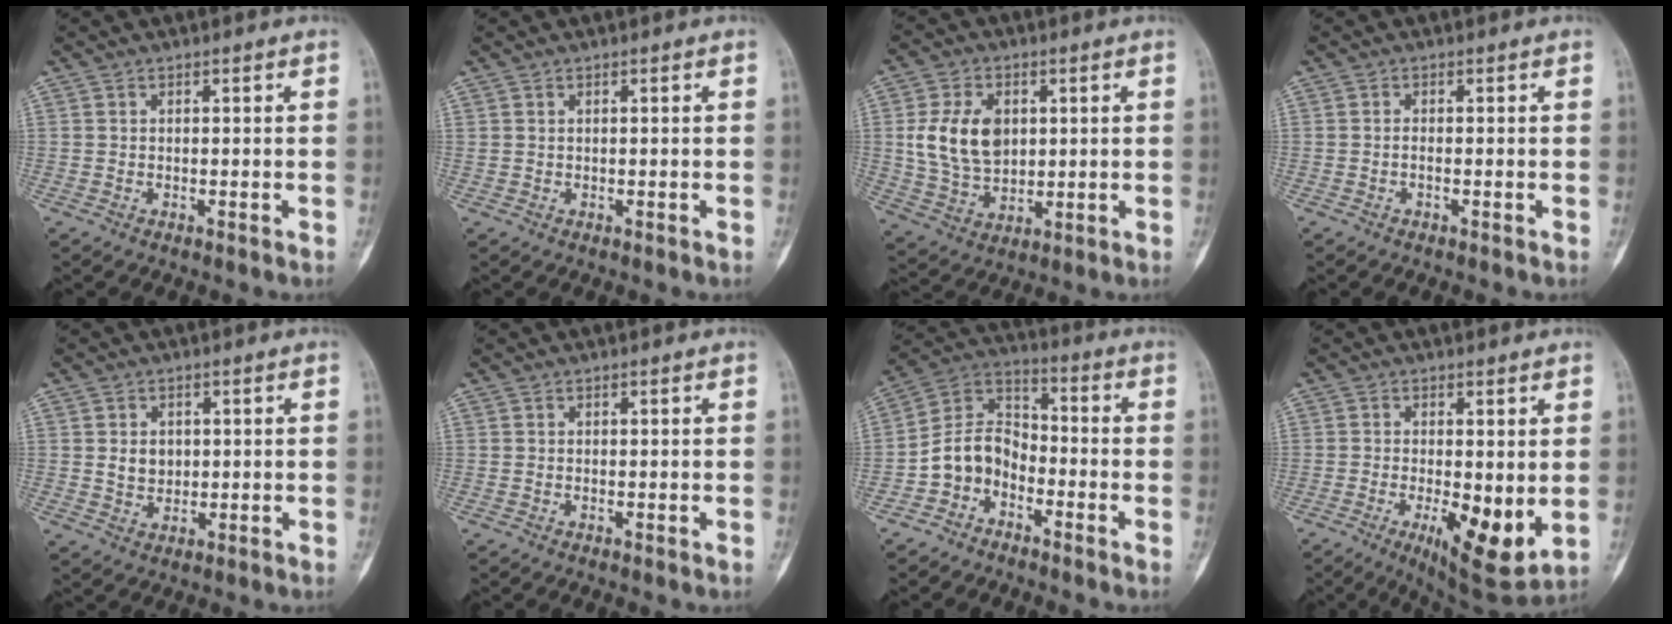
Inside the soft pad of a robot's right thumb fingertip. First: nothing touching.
{"total": 0.0}
{"total": 12.0, "force": [2.1, 8.4, 8.4], "torque": [-0.137, -0.008, 0.048]}
{"total": 0.7, "force": [-0.3, 0.1, 0.6], "torque": [-0.012, 0.001, -0.007]}
{"total": 4.0, "force": [0.6, 3.2, 2.3], "torque": [-0.022, -0.004, 0.015]}
{"total": 0.0}
{"total": 9.2, "force": [-4.2, 6.9, 4.4], "torque": [-0.066, 0.062, -0.093]}
{"total": 11.9, "force": [-2.2, 4.0, 11.0], "torque": [-0.160, -0.027, -0.025]}